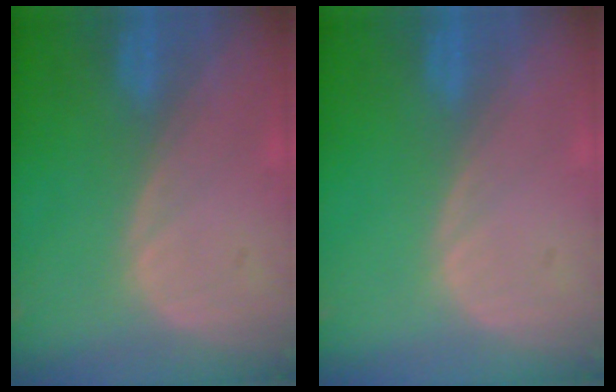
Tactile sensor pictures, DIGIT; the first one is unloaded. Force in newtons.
{"total": 0.0}